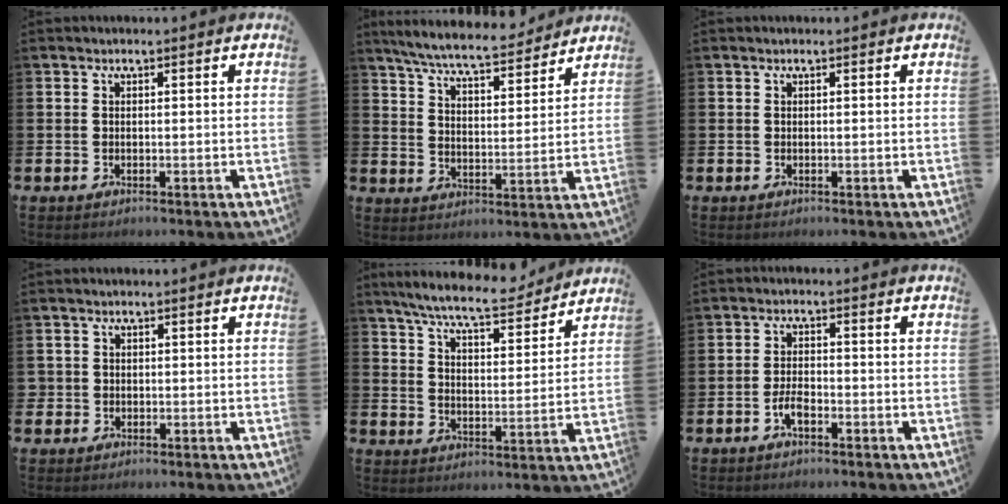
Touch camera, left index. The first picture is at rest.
{"total": 7.6, "force": [7.1, 0.7, 2.5], "torque": [-0.073, -0.044, 0.124]}
{"total": 0.0}
{"total": 1.3, "force": [0.0, 1.3, 0.1], "torque": [-0.005, 0.007, -0.003]}
{"total": 8.2, "force": [7.6, 0.9, 3.0], "torque": [-0.085, -0.043, 0.132]}
{"total": 2.6, "force": [-1.3, 1.1, 2.0], "torque": [-0.046, 0.003, -0.026]}